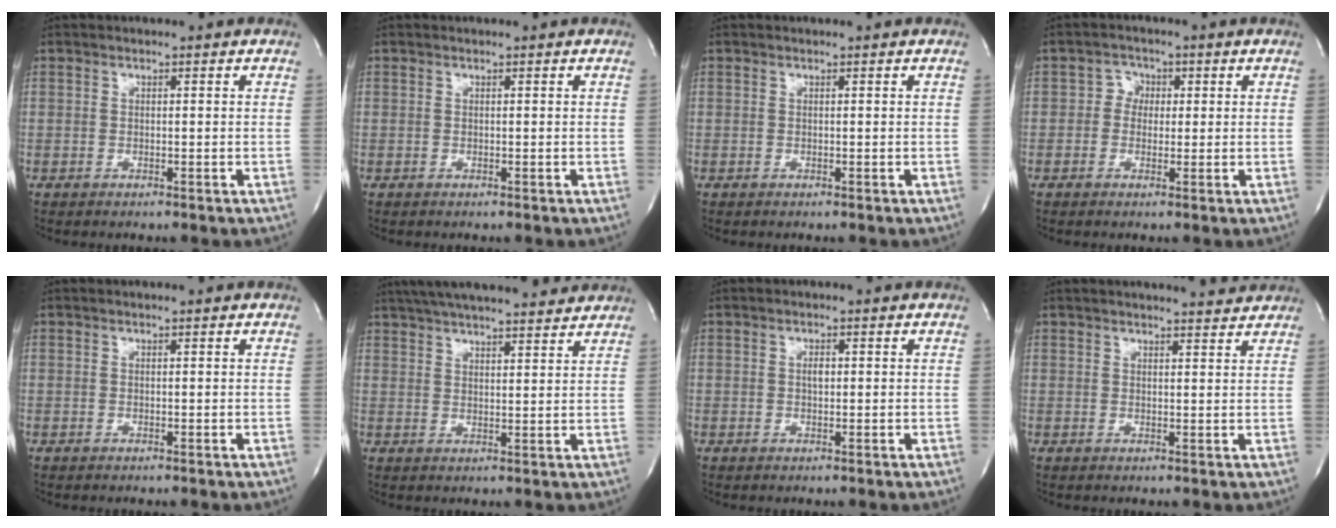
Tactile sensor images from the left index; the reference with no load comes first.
{"total": 0.0}
{"total": 0.0}
{"total": 2.8, "force": [0.1, 2.5, 1.2], "torque": [-0.013, 0.008, -0.004]}
{"total": 0.0}
{"total": 18.9, "force": [16.6, 3.0, 8.4], "torque": [-0.142, 0.042, 0.237]}
{"total": 1.2, "force": [0.1, 0.6, 1.0], "torque": [-0.022, -0.001, 0.002]}
{"total": 6.2, "force": [5.9, 0.5, 1.7], "torque": [-0.026, 0.004, 0.063]}